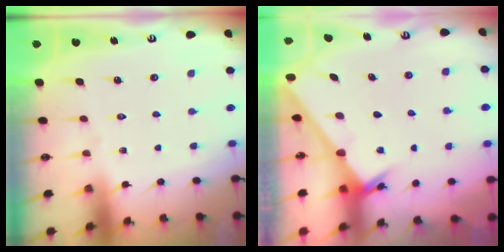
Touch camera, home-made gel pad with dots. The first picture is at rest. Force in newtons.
{"total": 2.4, "press": 2.4, "slide": 0.2}